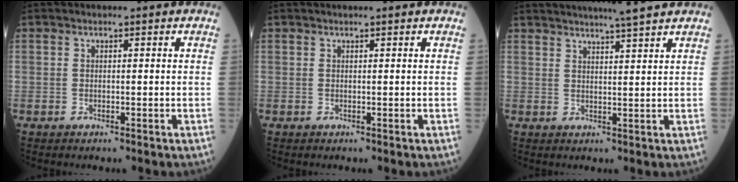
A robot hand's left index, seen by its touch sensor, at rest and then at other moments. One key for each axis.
{"total": 1.0, "fx": 0.8, "fy": 0.0, "fz": 0.6, "tx": -0.008, "ty": 0.010, "tz": 0.014}
{"total": 8.3, "fx": 7.4, "fy": -0.8, "fz": 3.8, "tx": -0.060, "ty": 0.008, "tz": 0.097}